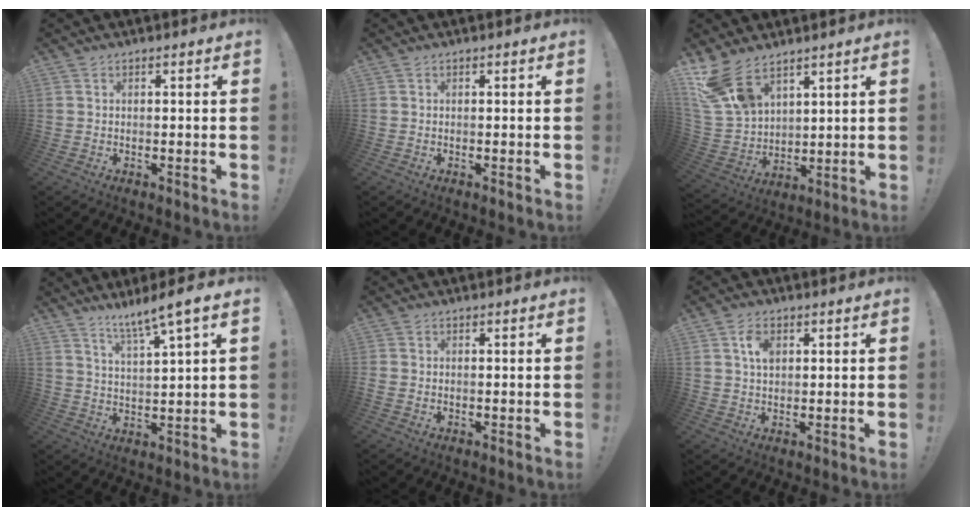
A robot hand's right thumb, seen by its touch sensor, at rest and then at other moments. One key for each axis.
{"total": 0.0}
{"total": 14.4, "fx": 9.8, "fy": 7.9, "fz": 7.0, "tx": -0.151, "ty": -0.055, "tz": 0.193}
{"total": 7.2, "fx": 5.8, "fy": -0.8, "fz": 4.2, "tx": -0.073, "ty": -0.039, "tz": 0.093}
{"total": 0.7, "fx": 0.2, "fy": 0.5, "fz": 0.5, "tx": -0.001, "ty": -0.001, "tz": 0.003}
{"total": 4.6, "fx": 1.3, "fy": 2.9, "fz": 3.3, "tx": -0.045, "ty": -0.001, "tz": 0.020}